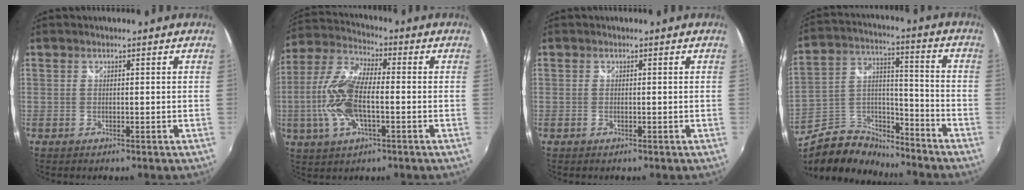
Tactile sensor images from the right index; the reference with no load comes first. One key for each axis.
{"total": 13.8, "fx": -2.3, "fy": 5.5, "fz": 12.4, "tx": -0.270, "ty": 0.007, "tz": -0.050}
{"total": 0.0}
{"total": 13.6, "fx": -11.2, "fy": 6.2, "fz": 4.7, "tx": -0.101, "ty": 0.033, "tz": -0.191}